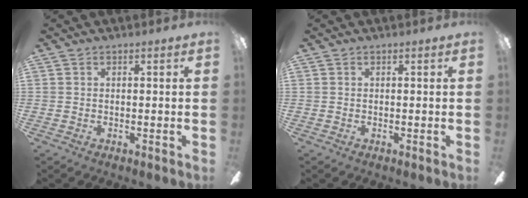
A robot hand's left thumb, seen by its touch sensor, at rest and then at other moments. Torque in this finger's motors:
{"motor_torque": [0.00, 0.00, 0.06, -0.06, 0.00]}